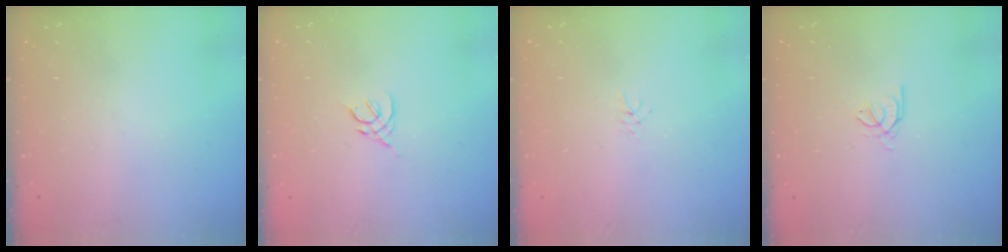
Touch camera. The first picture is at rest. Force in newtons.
{"total": 2.2, "press": 2.1, "slide": 0.6}
{"total": 1.9, "press": 1.9, "slide": 0.3}
{"total": 0.9, "press": 0.8, "slide": 0.4}